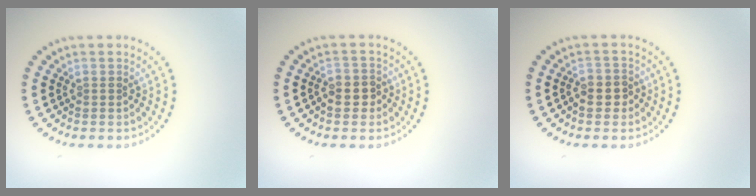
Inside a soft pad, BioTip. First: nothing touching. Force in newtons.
{"total": 2.4, "press": 2.3, "slide": 0.8}
{"total": 2.4, "press": 2.3, "slide": 0.8}